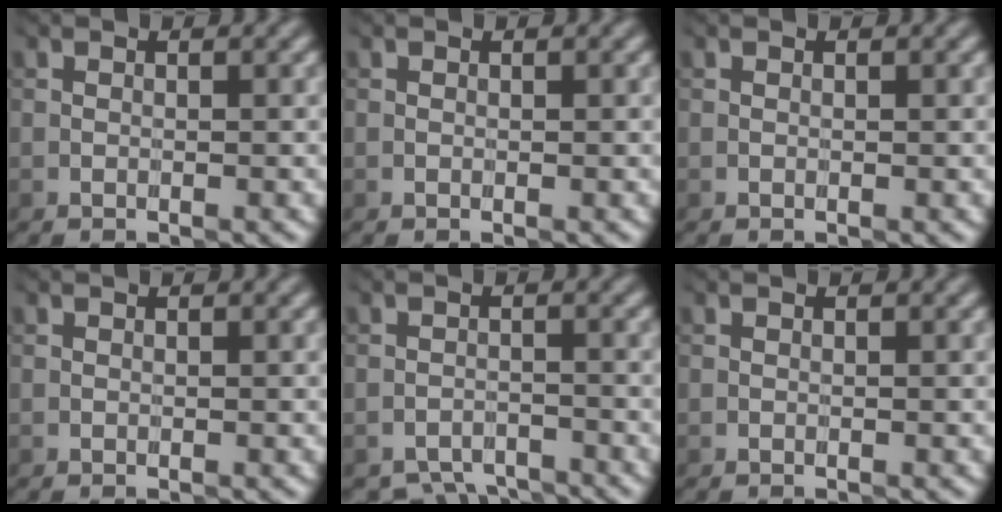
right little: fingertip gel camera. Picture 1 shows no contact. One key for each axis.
{"total": 0.0}
{"total": 0.0}
{"total": 0.0}
{"total": 4.7, "fx": -4.5, "fy": 1.2, "fz": 0.7, "tx": -0.008, "ty": -0.013, "tz": -0.075}
{"total": 0.0}